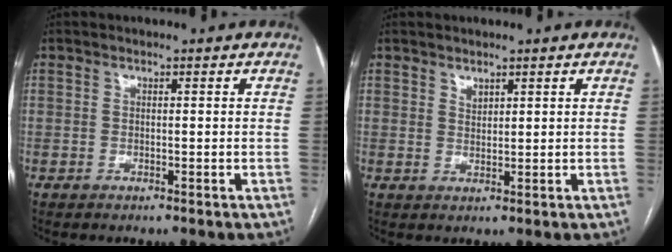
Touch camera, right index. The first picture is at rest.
{"total": 1.4, "force": [1.1, 0.7, 0.6], "torque": [-0.009, -0.002, 0.021]}